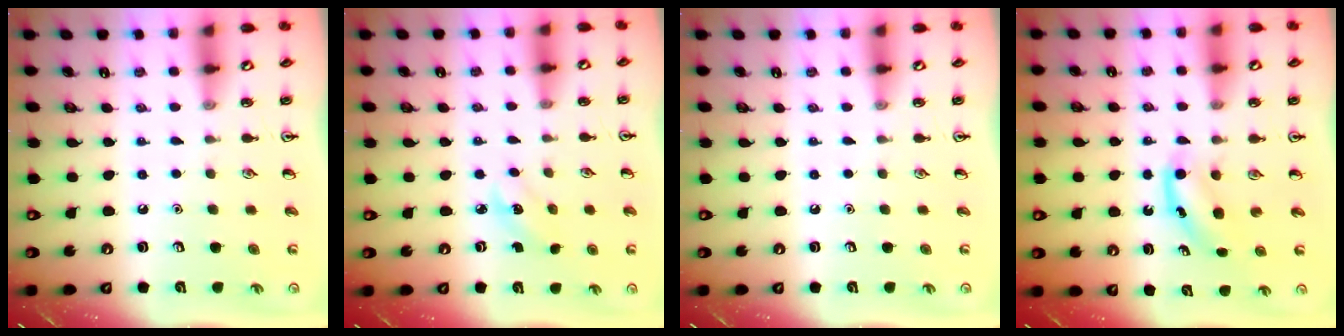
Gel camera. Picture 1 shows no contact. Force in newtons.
{"total": 2.4, "press": 2.2, "slide": 0.9}
{"total": 0.0}
{"total": 3.9, "press": 3.8, "slide": 0.9}